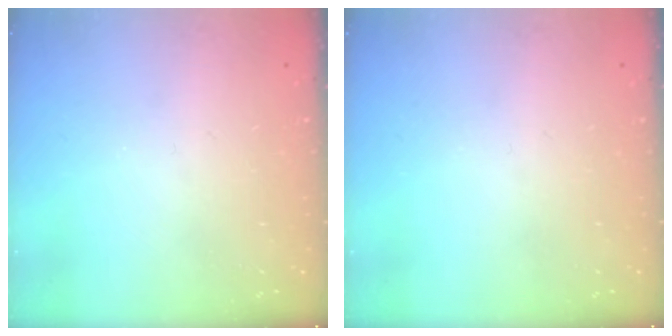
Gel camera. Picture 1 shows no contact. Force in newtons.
{"total": 0.0}